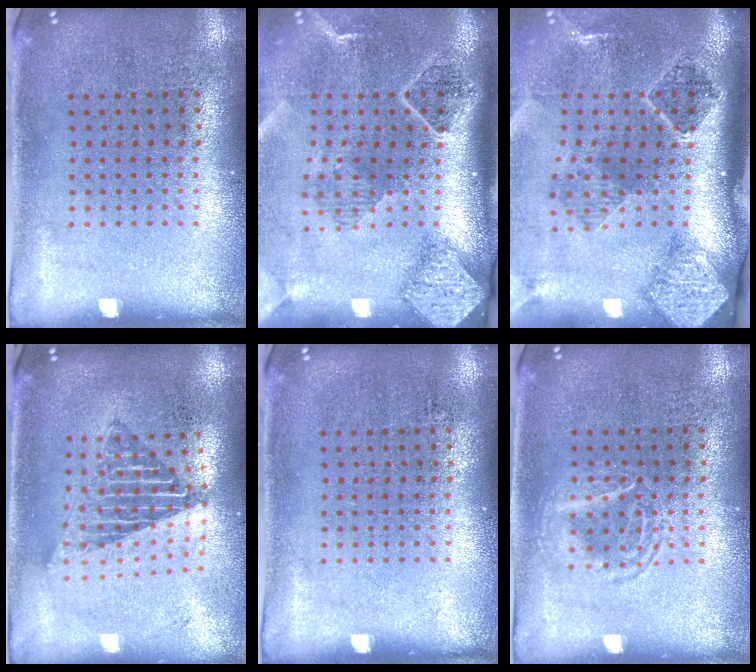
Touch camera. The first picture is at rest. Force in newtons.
{"total": 2.7, "press": 2.0, "slide": 1.8}
{"total": 2.9, "press": 1.9, "slide": 2.1}
{"total": 1.7, "press": 1.4, "slide": 1.0}
{"total": 0.0}
{"total": 1.9, "press": 1.9, "slide": 0.3}